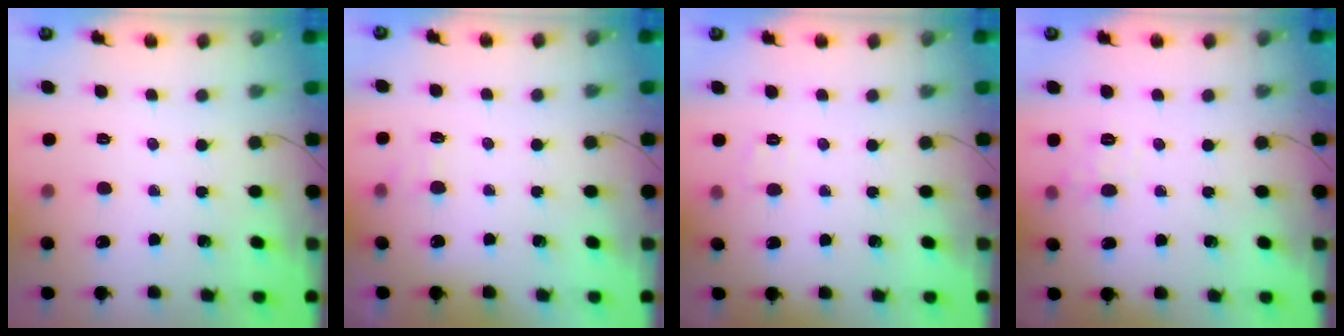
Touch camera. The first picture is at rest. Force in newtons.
{"total": 6.9, "press": 6.7, "slide": 1.6}
{"total": 2.4, "press": 2.1, "slide": 1.1}
{"total": 5.5, "press": 5.3, "slide": 1.4}